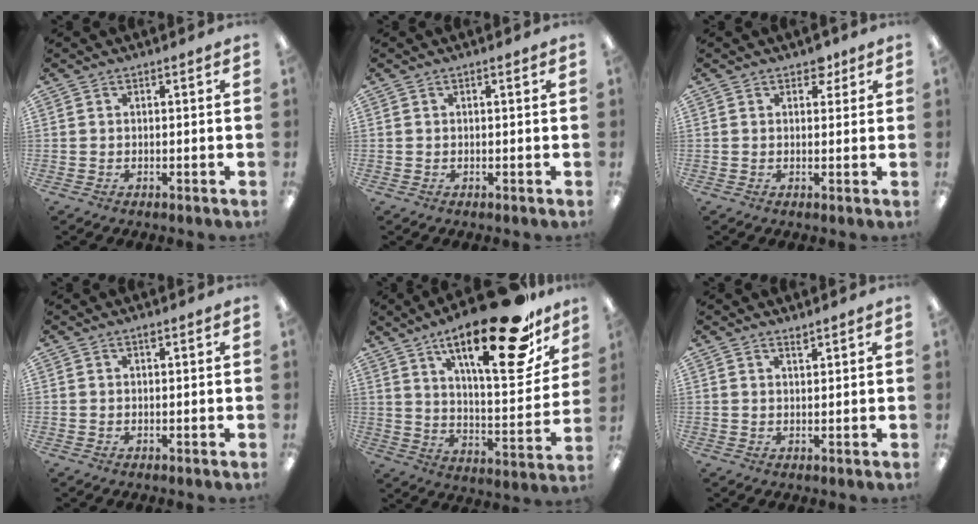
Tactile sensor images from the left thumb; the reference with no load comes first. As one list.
[{"total": 0.0}, {"total": 3.3, "force": [2.1, 2.1, 1.4], "torque": [-0.006, -0.005, 0.034]}, {"total": 0.6, "force": [0.4, 0.2, 0.4], "torque": [-0.009, 0.003, 0.007]}, {"total": 25.9, "force": [16.8, 7.9, 18.0], "torque": [-0.264, -0.104, 0.265]}, {"total": 1.5, "force": [1.4, 0.1, 0.4], "torque": [-0.010, -0.003, 0.026]}]